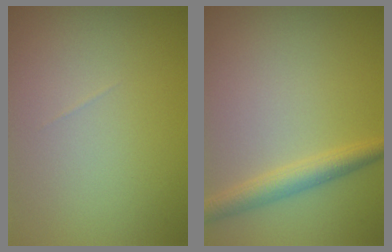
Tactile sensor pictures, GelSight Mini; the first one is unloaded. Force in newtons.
{"total": 2.7, "press": 2.7, "slide": 0.1}